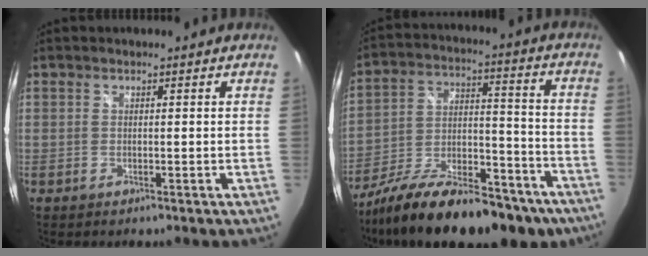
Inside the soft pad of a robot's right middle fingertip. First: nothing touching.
{"total": 27.1, "force": [-18.5, 11.1, 16.4], "torque": [-0.293, -0.013, -0.281]}